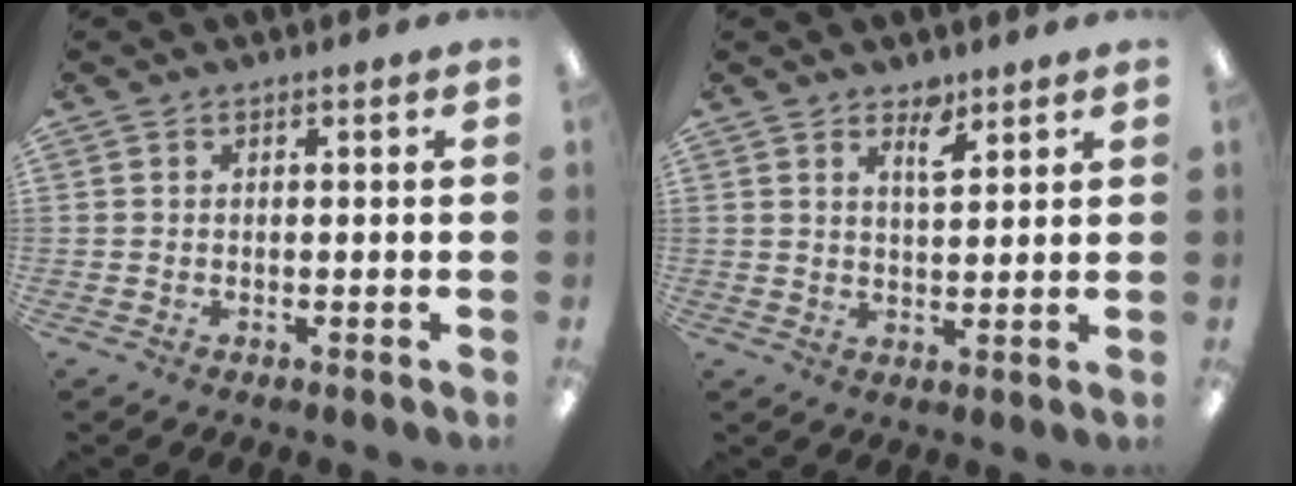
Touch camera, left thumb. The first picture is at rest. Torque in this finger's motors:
{"motor_torque": [-0.01, 0.02, -0.24, -0.09, -0.02]}